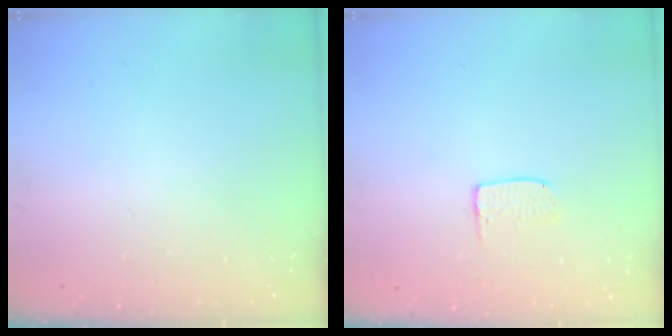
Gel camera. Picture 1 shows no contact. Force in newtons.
{"total": 3.6, "press": 3.5, "slide": 0.2}